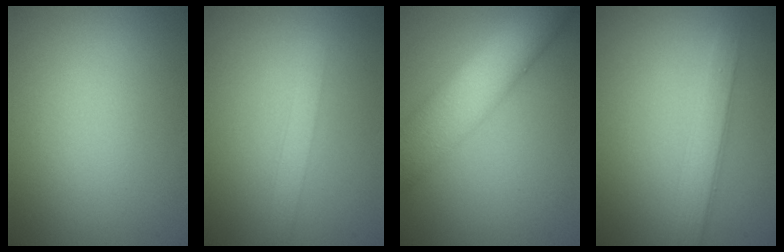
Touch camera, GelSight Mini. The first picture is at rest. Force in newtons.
{"total": 1.7, "press": 1.7, "slide": 0.1}
{"total": 8.7, "press": 8.7, "slide": 0.5}
{"total": 3.0, "press": 3.0, "slide": 0.0}